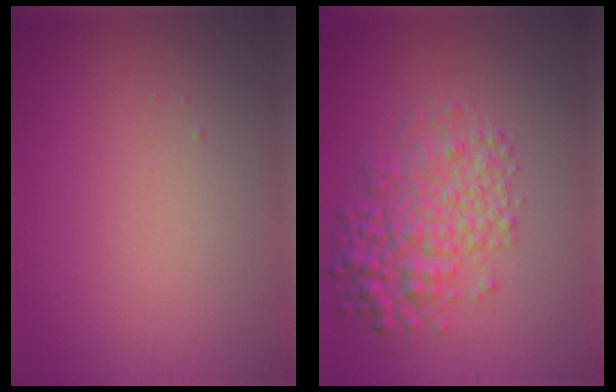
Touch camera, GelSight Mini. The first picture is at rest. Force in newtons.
{"total": 4.8, "press": 4.8, "slide": 0.1}